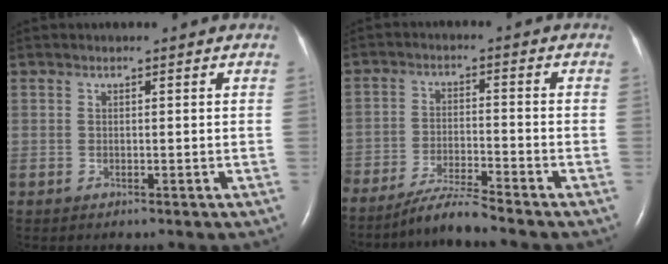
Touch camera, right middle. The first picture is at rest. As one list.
[{"total": 5.6, "force": [-5.1, -1.1, 2.0], "torque": [-0.039, -0.021, -0.095]}]